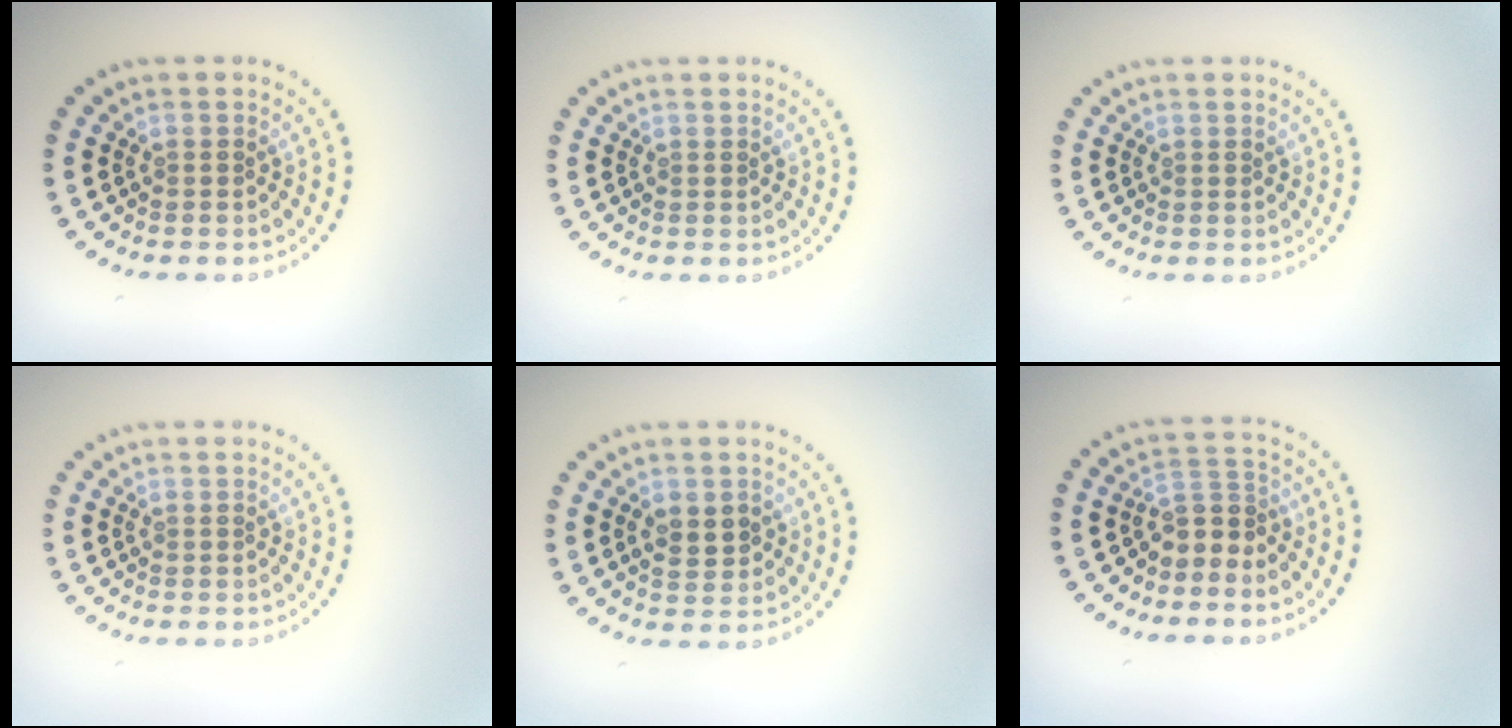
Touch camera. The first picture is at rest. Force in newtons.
{"total": 0.0}
{"total": 0.0}
{"total": 0.0}
{"total": 2.3, "press": 2.3, "slide": 0.3}
{"total": 2.4, "press": 1.7, "slide": 1.7}